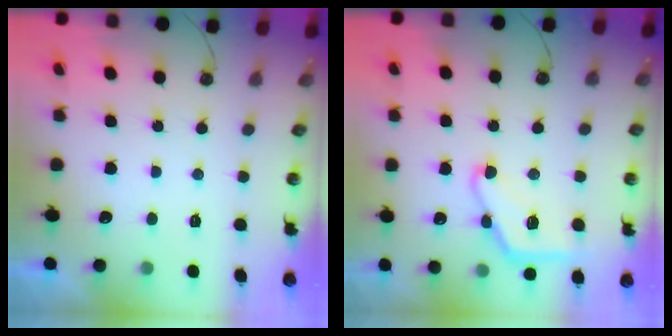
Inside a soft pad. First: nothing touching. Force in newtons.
{"total": 12.1, "press": 12.0, "slide": 0.6}